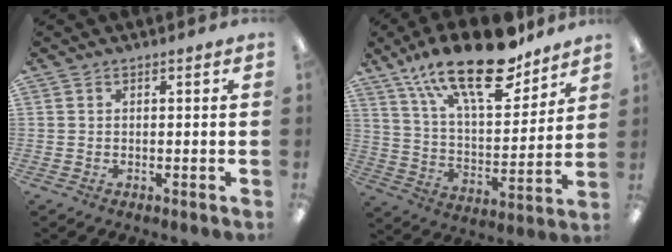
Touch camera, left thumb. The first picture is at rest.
{"total": 23.5, "force": [16.1, 8.9, 14.6], "torque": [-0.239, -0.092, 0.276]}